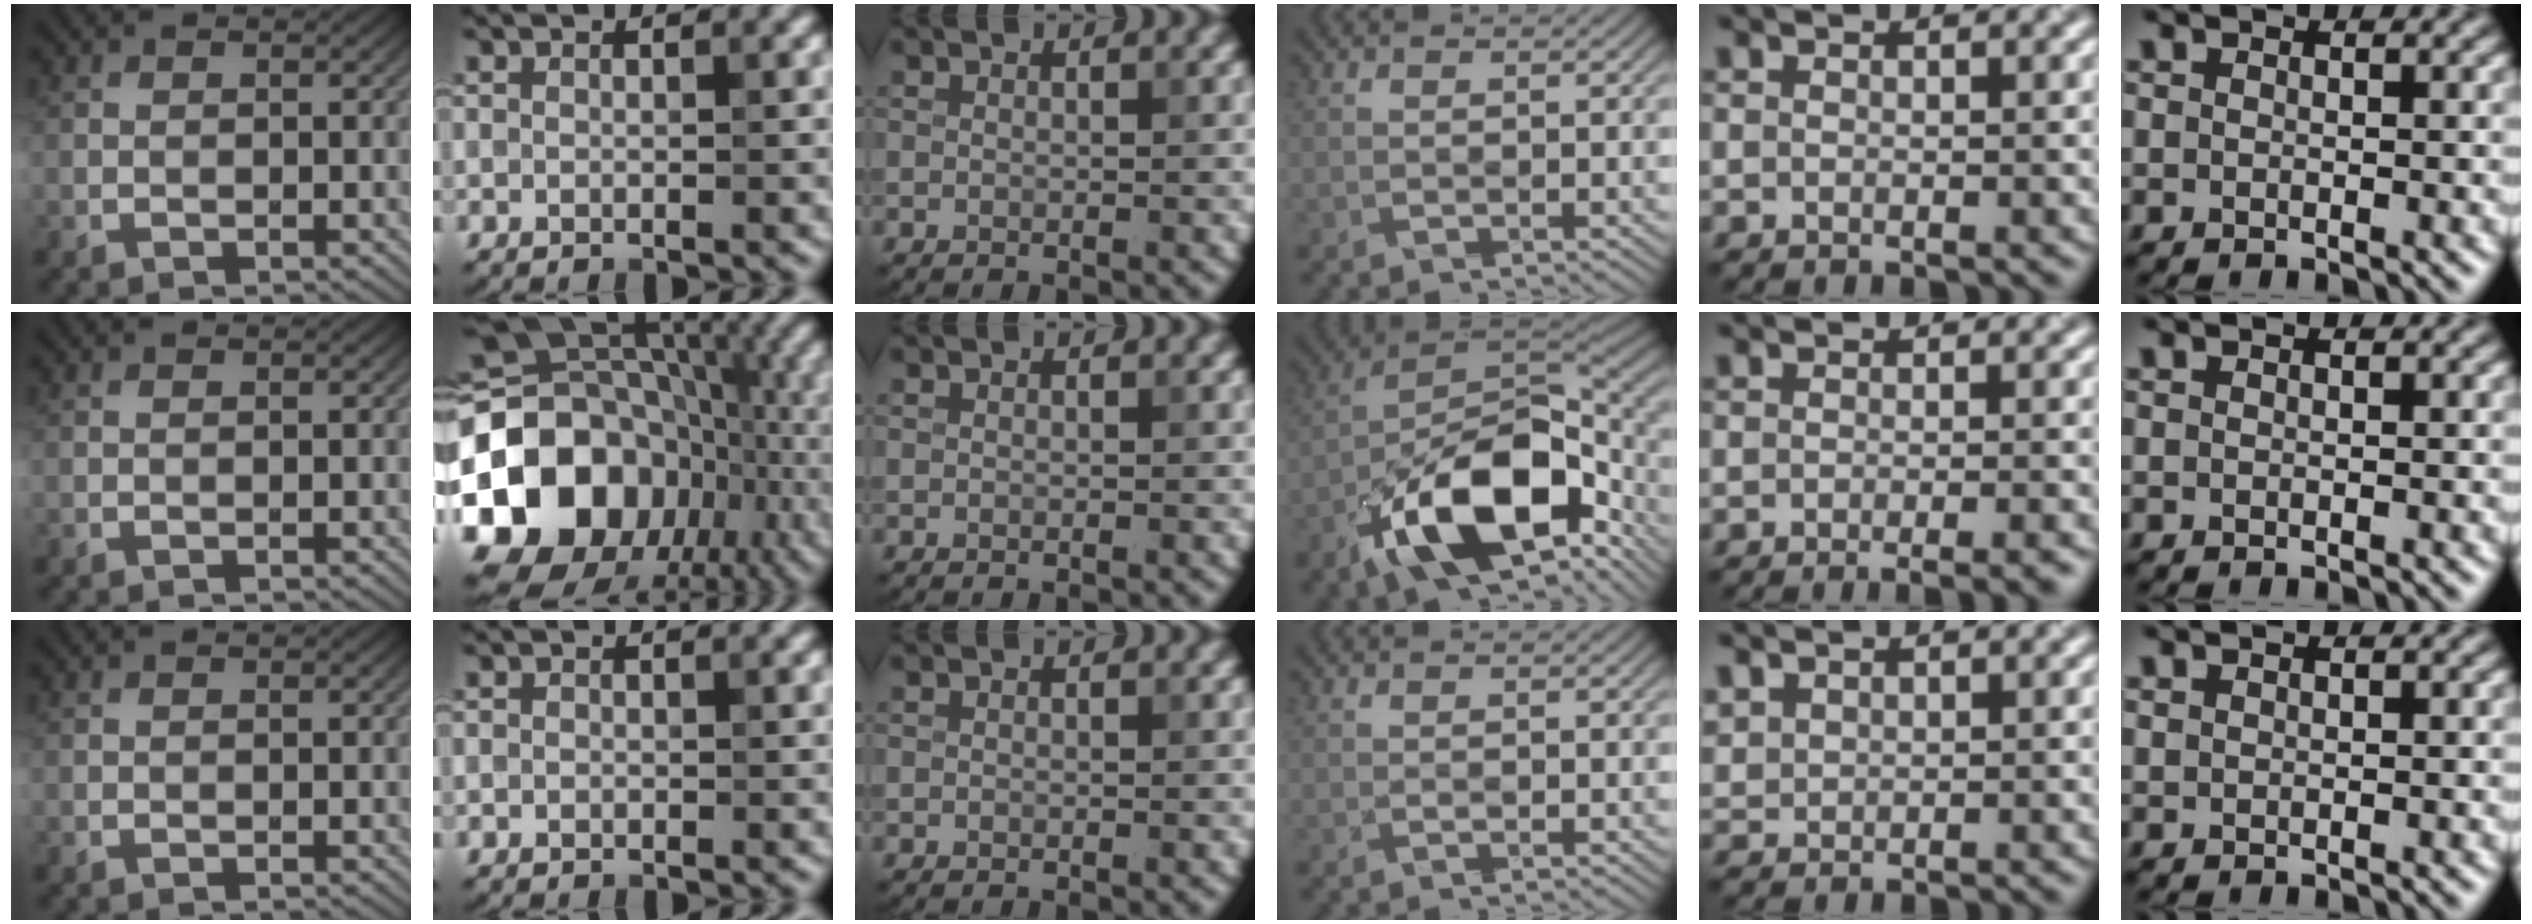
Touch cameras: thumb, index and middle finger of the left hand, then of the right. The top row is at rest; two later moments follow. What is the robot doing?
{"motion": "fold", "object": "aluminum foil"}